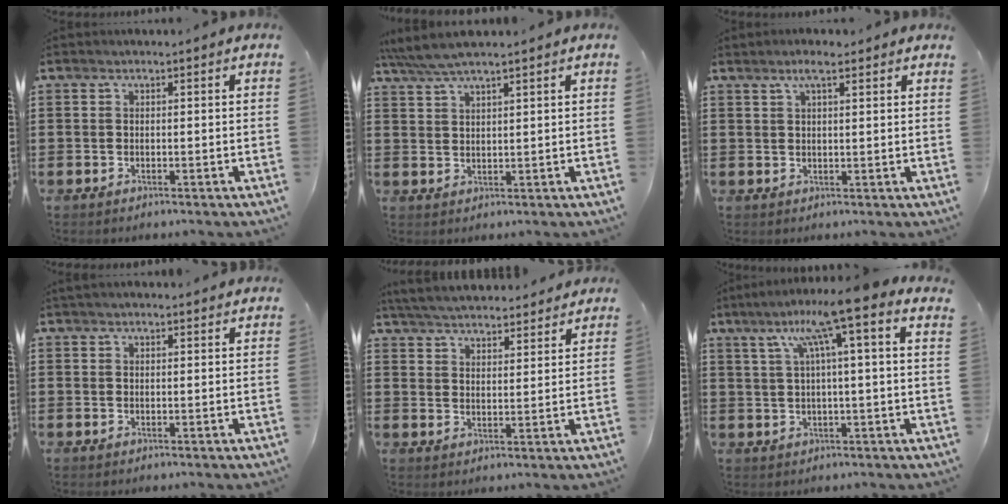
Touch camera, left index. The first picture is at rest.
{"total": 3.5, "force": [3.0, 0.2, 1.8], "torque": [-0.042, -0.003, 0.055]}
{"total": 3.4, "force": [2.5, 0.5, 2.3], "torque": [-0.049, 0.004, 0.044]}
{"total": 1.4, "force": [1.3, 0.2, 0.3], "torque": [-0.009, 0.003, 0.025]}
{"total": 4.9, "force": [4.9, 0.4, 0.6], "torque": [-0.032, -0.022, 0.086]}
{"total": 9.6, "force": [5.0, -0.3, 8.2], "torque": [-0.161, -0.013, 0.077]}